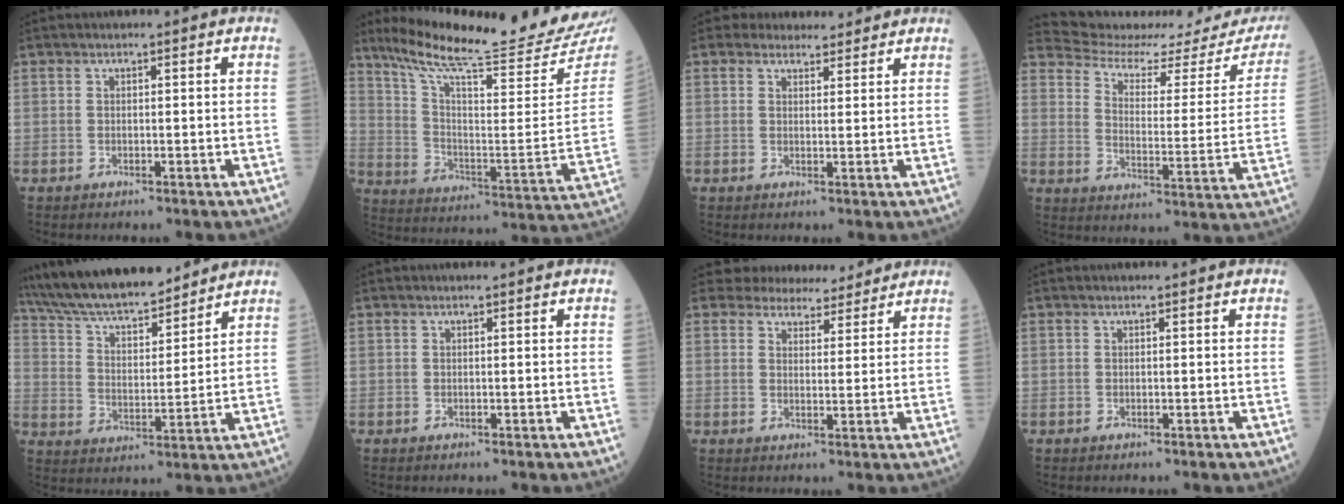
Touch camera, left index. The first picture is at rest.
{"total": 24.6, "force": [22.1, -0.1, 10.8], "torque": [-0.181, -0.095, 0.310]}
{"total": 5.2, "force": [4.8, 2.1, 0.3], "torque": [0.005, 0.009, 0.057]}
{"total": 21.1, "force": [20.4, 2.1, 5.1], "torque": [-0.081, -0.084, 0.256]}
{"total": 17.9, "force": [16.0, 3.3, 7.2], "torque": [-0.132, 0.022, 0.272]}
{"total": 0.0}
{"total": 8.3, "force": [7.8, 2.5, 1.2], "torque": [-0.006, 0.002, 0.097]}
{"total": 0.0}